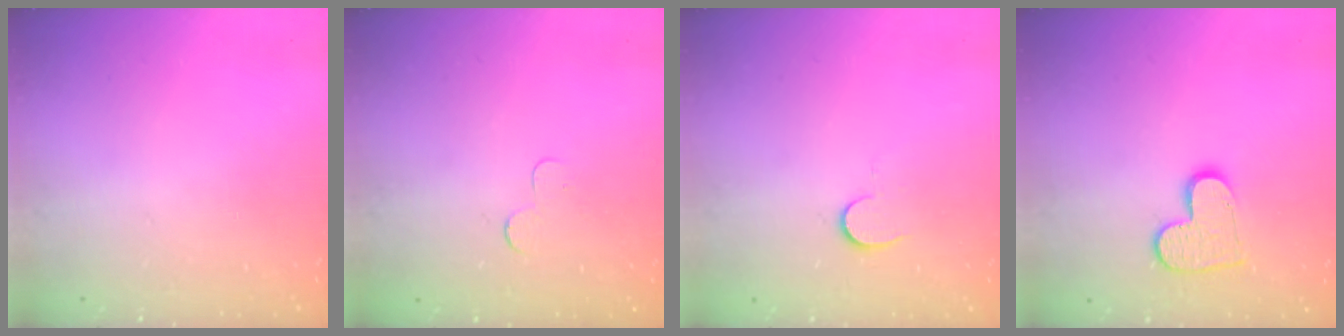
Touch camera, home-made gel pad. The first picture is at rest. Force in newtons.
{"total": 2.3, "press": 2.3, "slide": 0.2}
{"total": 4.0, "press": 4.0, "slide": 0.4}
{"total": 9.9, "press": 9.9, "slide": 0.3}